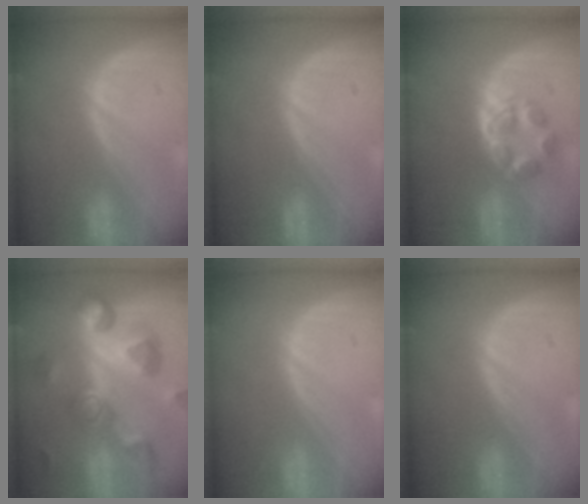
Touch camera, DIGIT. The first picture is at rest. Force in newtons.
{"total": 0.0}
{"total": 5.3, "press": 5.0, "slide": 1.4}
{"total": 11.0, "press": 9.8, "slide": 4.9}
{"total": 0.0}
{"total": 0.0}